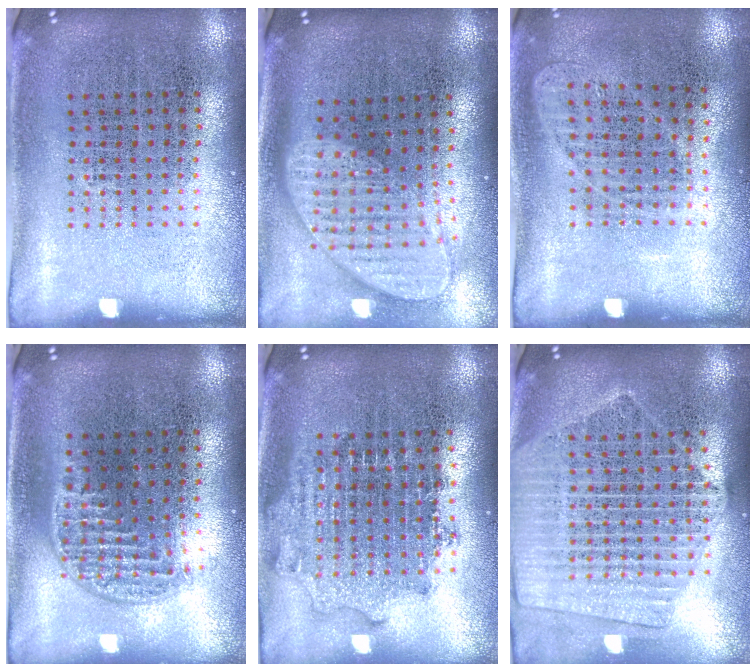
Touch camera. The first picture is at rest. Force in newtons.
{"total": 2.0, "press": 1.6, "slide": 1.2}
{"total": 0.9, "press": 0.8, "slide": 0.4}
{"total": 1.2, "press": 1.0, "slide": 0.6}
{"total": 1.8, "press": 1.4, "slide": 1.1}
{"total": 2.2, "press": 1.9, "slide": 1.1}